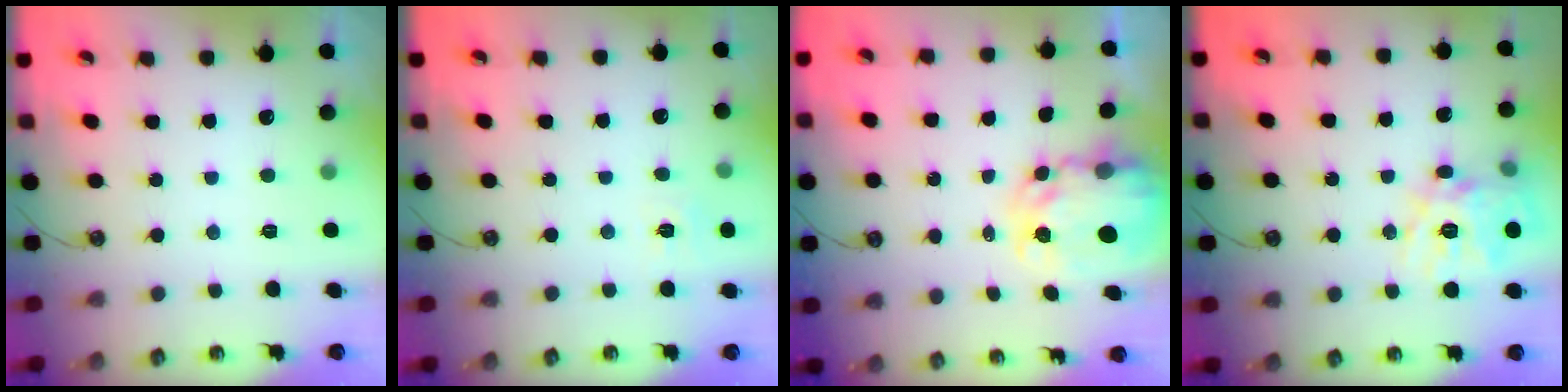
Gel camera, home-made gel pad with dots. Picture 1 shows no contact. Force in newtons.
{"total": 5.4, "press": 5.4, "slide": 0.8}
{"total": 7.7, "press": 7.6, "slide": 0.7}
{"total": 17.1, "press": 17.0, "slide": 1.9}